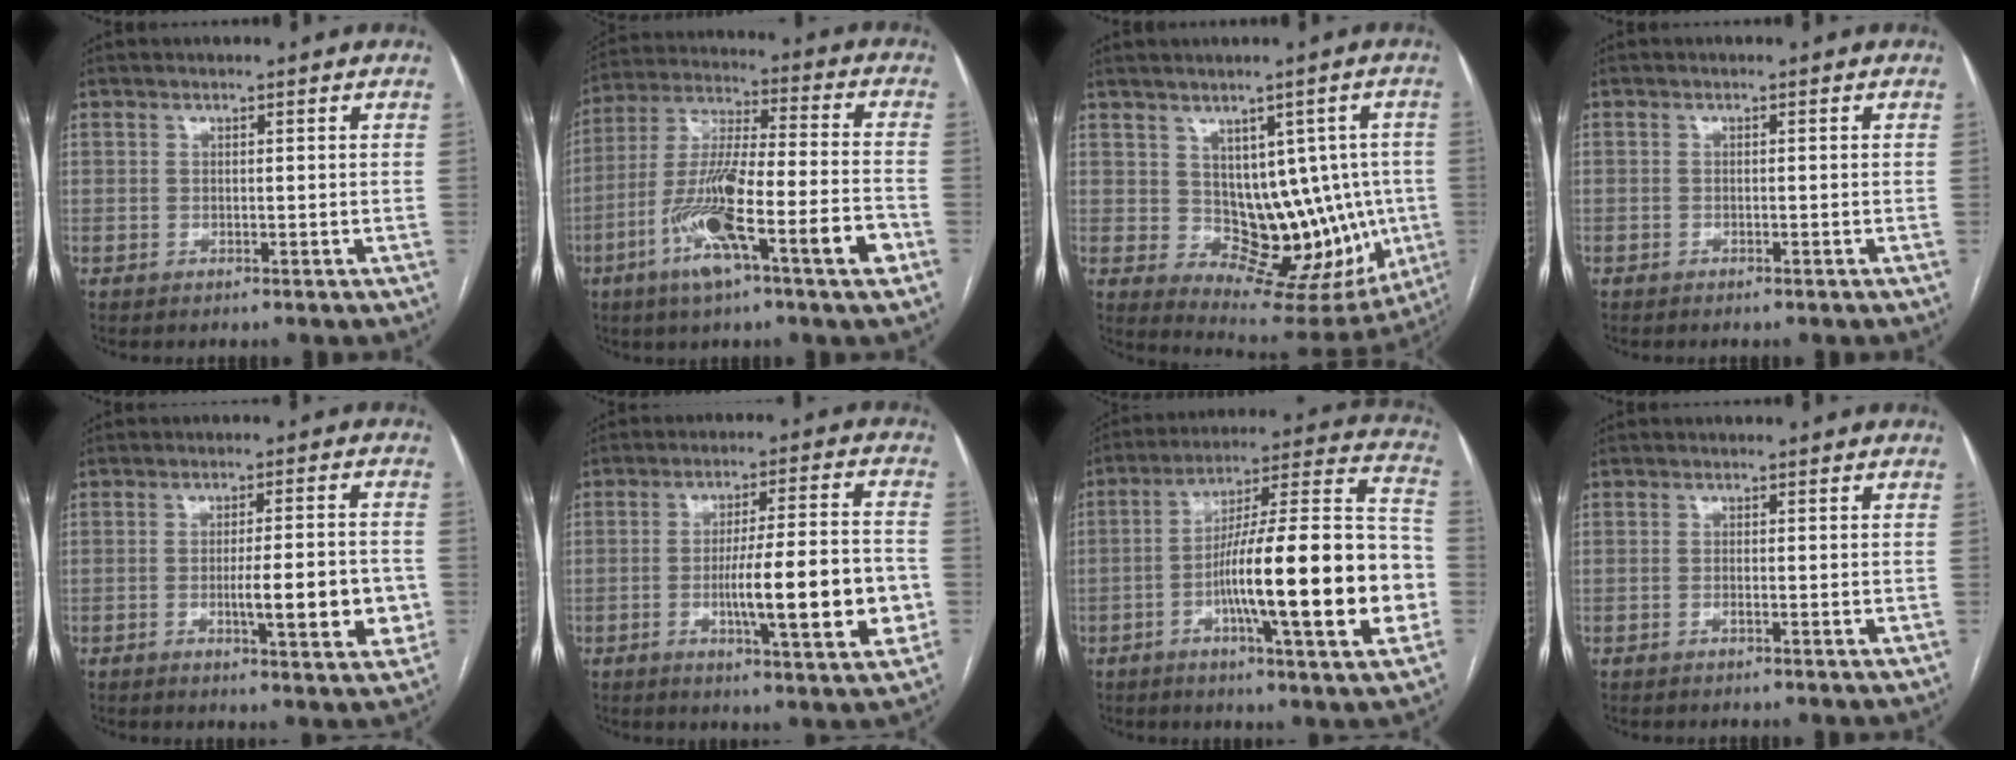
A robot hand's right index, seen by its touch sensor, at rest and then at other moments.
{"total": 17.6, "force": [-7.4, 1.4, 16.0], "torque": [-0.286, -0.002, -0.128]}
{"total": 12.5, "force": [0.3, 8.6, 9.1], "torque": [-0.089, 0.024, 0.031]}
{"total": 0.5, "force": [-0.5, 0.1, 0.2], "torque": [-0.006, 0.000, -0.009]}
{"total": 9.9, "force": [-2.2, 1.7, 9.5], "torque": [-0.130, 0.000, -0.027]}
{"total": 15.2, "force": [-3.3, 1.7, 14.8], "torque": [-0.224, 0.000, -0.048]}
{"total": 23.8, "force": [-5.6, 2.2, 23.0], "torque": [-0.311, 0.012, -0.088]}
{"total": 1.5, "force": [-0.4, 0.4, 1.4], "torque": [-0.024, -0.001, -0.006]}